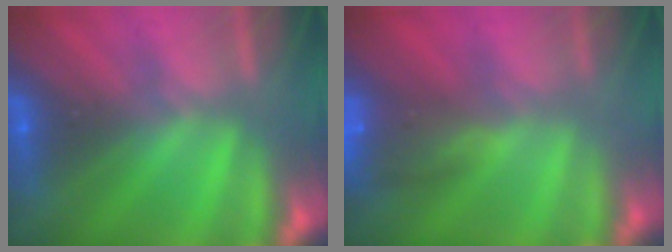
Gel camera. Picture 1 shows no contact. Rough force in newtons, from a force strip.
{"total": 8.1}